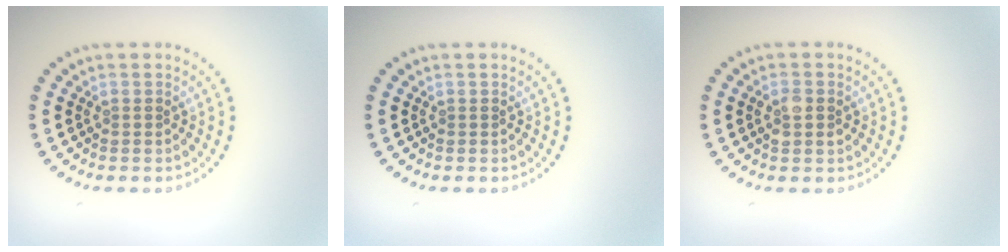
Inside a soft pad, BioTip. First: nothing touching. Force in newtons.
{"total": 0.0}
{"total": 1.7, "press": 1.7, "slide": 0.1}